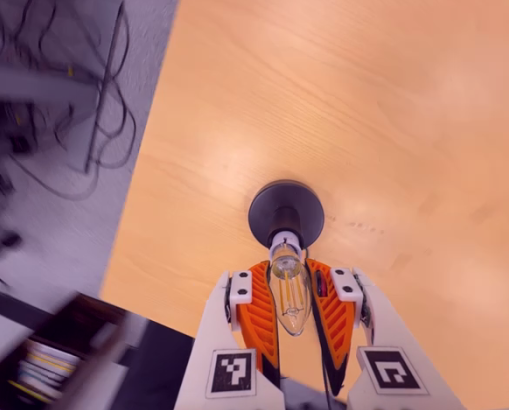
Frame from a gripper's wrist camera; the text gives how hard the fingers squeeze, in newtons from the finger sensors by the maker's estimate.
{"total": 22.7, "left": 22.0, "right": 23.4}